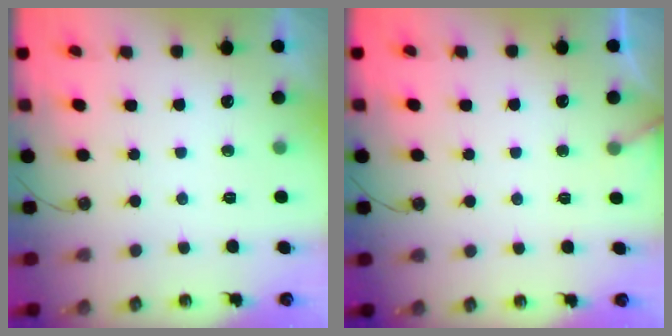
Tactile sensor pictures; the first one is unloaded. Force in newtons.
{"total": 3.4, "press": 3.4, "slide": 0.2}